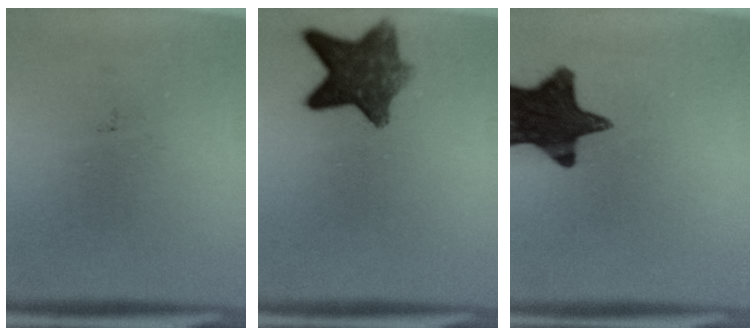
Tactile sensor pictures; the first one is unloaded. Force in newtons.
{"total": 9.2}
{"total": 15.3}